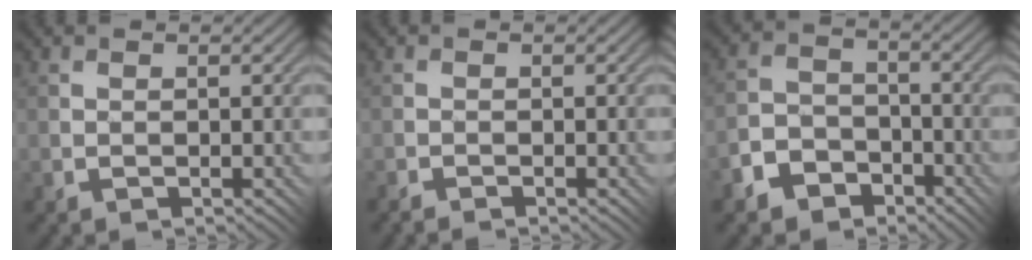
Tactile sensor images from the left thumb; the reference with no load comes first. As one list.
[{"total": 1.2, "force": [-1.2, 0.0, 0.0], "torque": [-0.002, 0.003, -0.026]}, {"total": 5.9, "force": [-4.1, 3.8, 1.8], "torque": [-0.044, -0.004, -0.082]}]